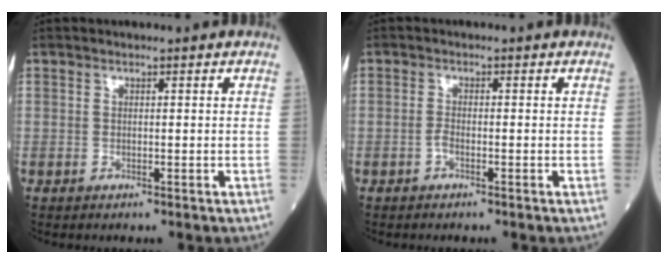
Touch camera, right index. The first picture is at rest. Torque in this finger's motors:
{"motor_torque": [0.78, -0.50, 0.25, 0.01]}